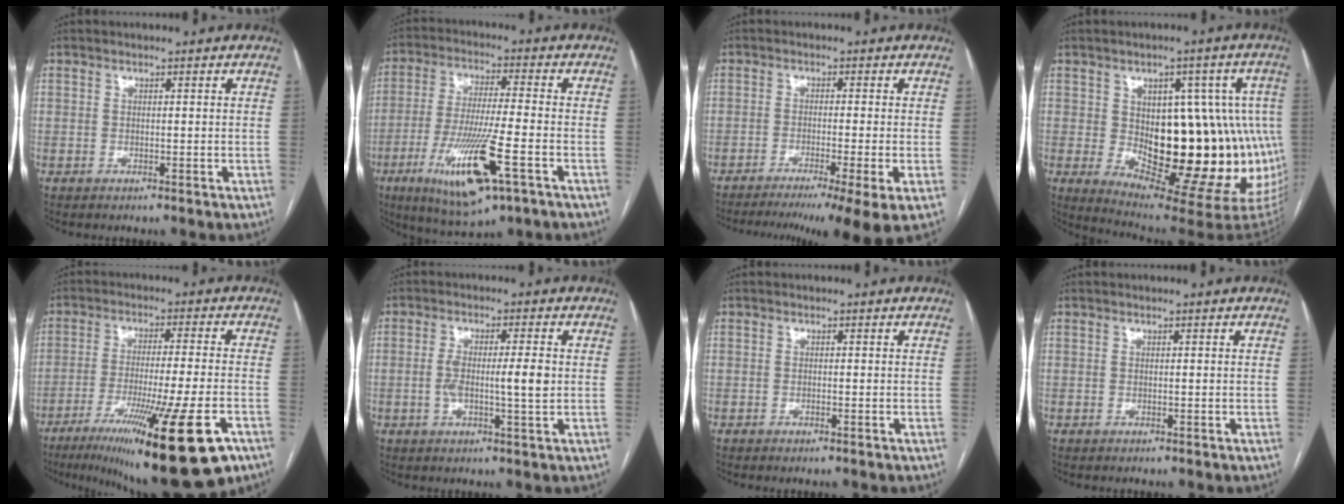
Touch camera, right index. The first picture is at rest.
{"total": 14.9, "force": [-6.3, 1.9, 13.4], "torque": [-0.263, -0.029, -0.102]}
{"total": 12.6, "force": [-9.2, -1.2, 8.5], "torque": [-0.101, -0.029, -0.137]}
{"total": 22.6, "force": [-1.5, 10.2, 20.2], "torque": [-0.211, 0.020, 0.007]}
{"total": 21.9, "force": [-12.5, 1.4, 17.9], "torque": [-0.224, -0.046, -0.192]}
{"total": 6.1, "force": [-0.1, 0.8, 6.0], "torque": [-0.111, 0.006, 0.000]}
{"total": 0.6, "force": [-0.4, 0.0, 0.4], "torque": [-0.010, -0.001, -0.005]}
{"total": 0.0}